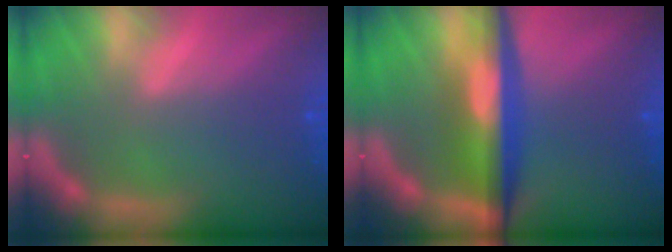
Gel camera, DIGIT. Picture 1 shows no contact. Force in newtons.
{"total": 7.1}